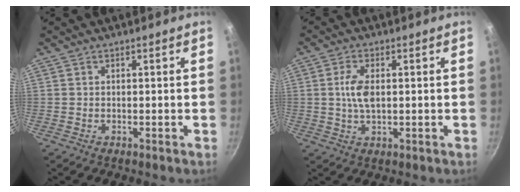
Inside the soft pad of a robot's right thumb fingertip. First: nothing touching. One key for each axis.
{"total": 5.5, "fx": 0.6, "fy": 2.8, "fz": 4.6, "tx": -0.089, "ty": 0.003, "tz": 0.009}